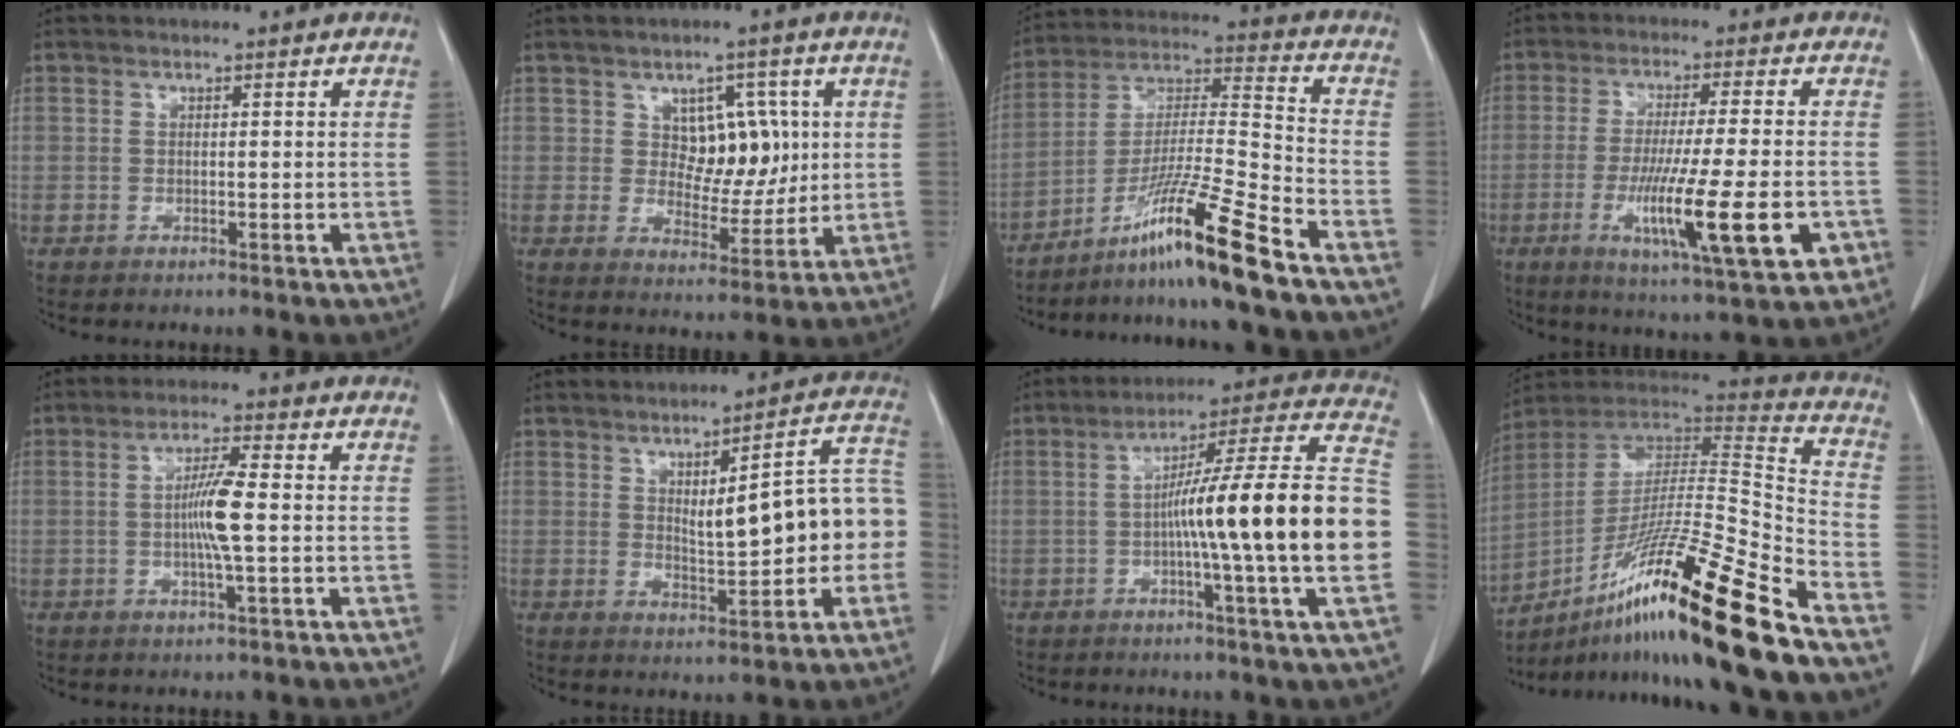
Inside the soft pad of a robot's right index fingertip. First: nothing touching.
{"total": 6.6, "force": [1.8, 4.6, 4.4], "torque": [-0.053, 0.009, 0.035]}
{"total": 14.6, "force": [-10.3, -2.1, 10.1], "torque": [-0.190, -0.010, -0.183]}
{"total": 14.4, "force": [-4.6, 0.7, 13.6], "torque": [-0.225, -0.032, -0.070]}
{"total": 5.6, "force": [-0.4, -0.1, 5.6], "torque": [-0.107, -0.002, -0.010]}
{"total": 11.6, "force": [-0.2, 2.9, 11.2], "torque": [-0.143, 0.034, 0.005]}
{"total": 21.2, "force": [-2.6, -0.8, 21.0], "torque": [-0.261, 0.026, -0.049]}
{"total": 26.3, "force": [-16.9, 0.0, 20.2], "torque": [-0.319, -0.024, -0.303]}